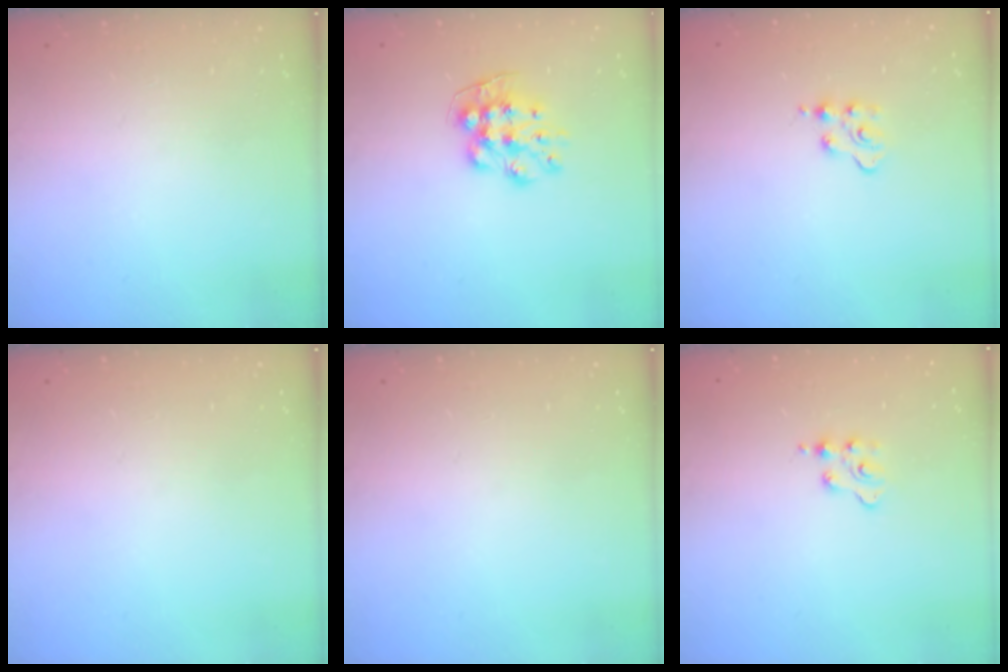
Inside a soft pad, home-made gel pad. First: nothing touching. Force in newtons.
{"total": 8.9, "press": 8.9, "slide": 0.2}
{"total": 3.0, "press": 2.9, "slide": 0.4}
{"total": 0.0}
{"total": 0.0}
{"total": 2.6, "press": 2.5, "slide": 0.4}